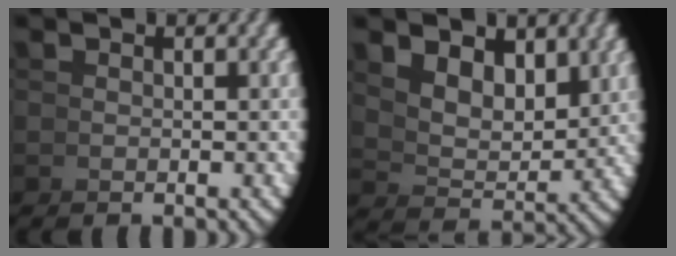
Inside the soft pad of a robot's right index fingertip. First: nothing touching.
{"total": 5.3, "force": [3.0, 2.7, 3.3], "torque": [-0.064, -0.012, 0.064]}